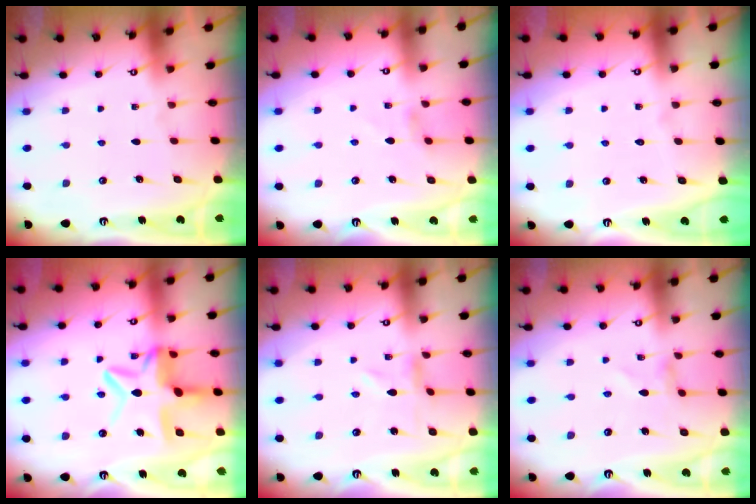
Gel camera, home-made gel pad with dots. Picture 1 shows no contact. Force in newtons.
{"total": 2.7, "press": 2.7, "slide": 0.4}
{"total": 1.6, "press": 1.6, "slide": 0.1}
{"total": 11.9, "press": 11.8, "slide": 1.2}
{"total": 0.6, "press": 0.6, "slide": 0.1}
{"total": 0.8, "press": 0.8, "slide": 0.1}